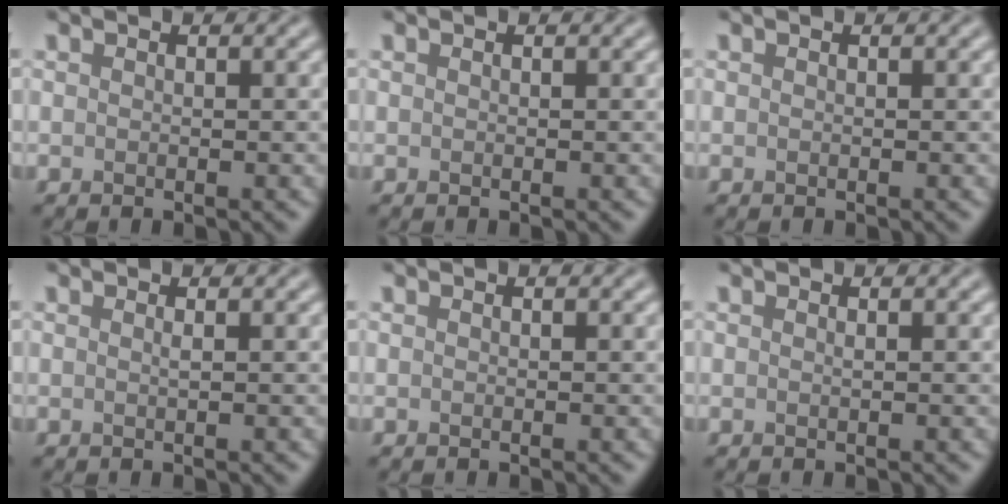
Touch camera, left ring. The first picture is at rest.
{"total": 0.0}
{"total": 0.0}
{"total": 0.6, "force": [0.2, 0.2, 0.6], "torque": [-0.004, 0.000, 0.000]}
{"total": 0.0}
{"total": 0.0}